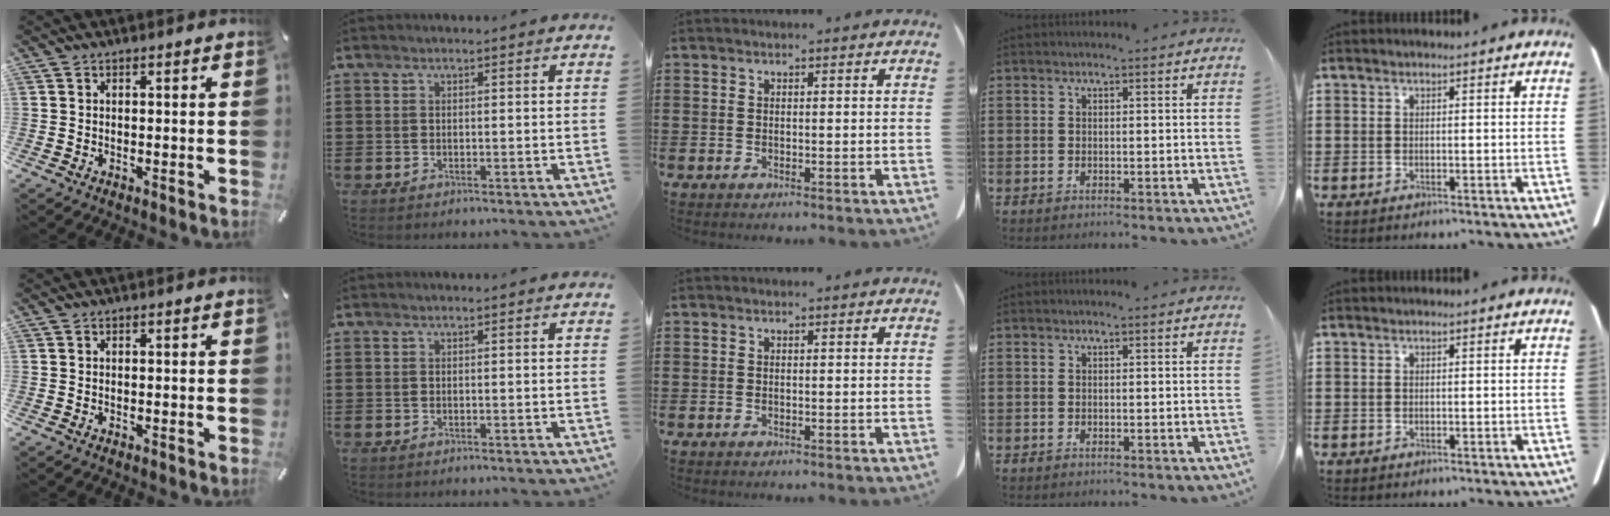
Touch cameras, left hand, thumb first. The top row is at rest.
{}